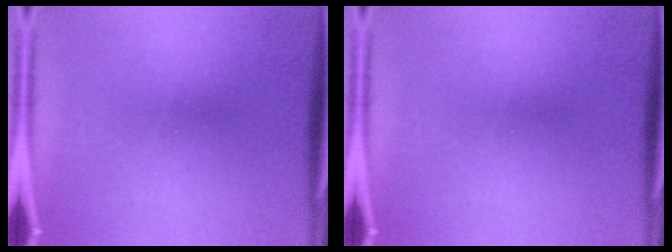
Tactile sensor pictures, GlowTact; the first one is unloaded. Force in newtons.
{"total": 0.0}